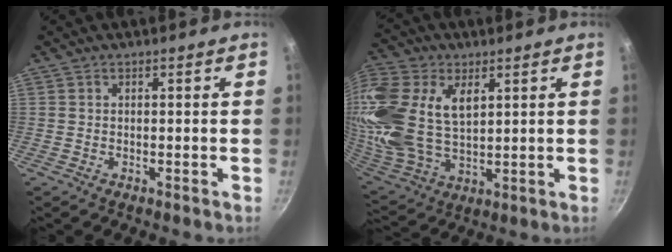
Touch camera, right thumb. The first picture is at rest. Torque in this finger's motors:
{"motor_torque": [1.47, 3.53, 0.78, -0.41, 0.37]}